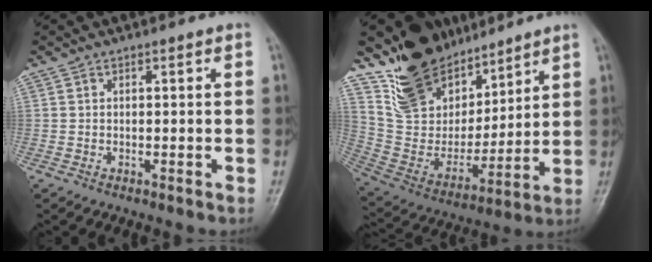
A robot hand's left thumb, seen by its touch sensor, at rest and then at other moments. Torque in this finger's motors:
{"motor_torque": [2.18, 0.08, 1.47, -1.26, 0.13]}